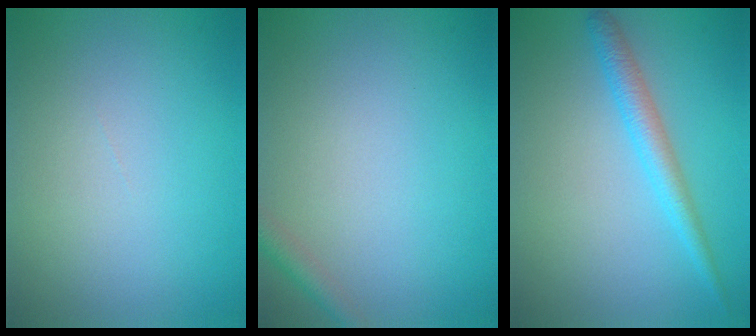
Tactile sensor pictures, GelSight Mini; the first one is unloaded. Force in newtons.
{"total": 1.5, "press": 1.5, "slide": 0.0}
{"total": 2.6, "press": 2.6, "slide": 0.2}